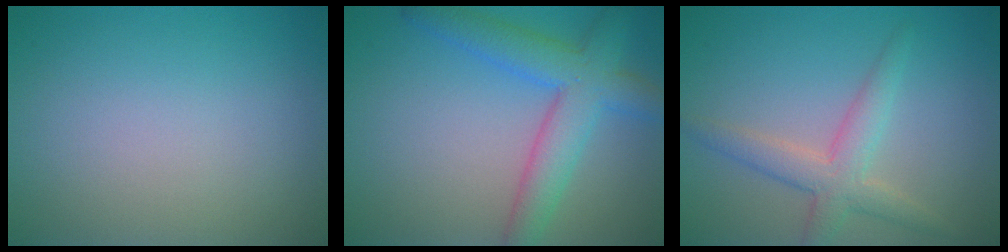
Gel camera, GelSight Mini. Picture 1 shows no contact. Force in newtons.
{"total": 5.7, "press": 5.7, "slide": 0.2}
{"total": 3.5, "press": 3.5, "slide": 0.1}